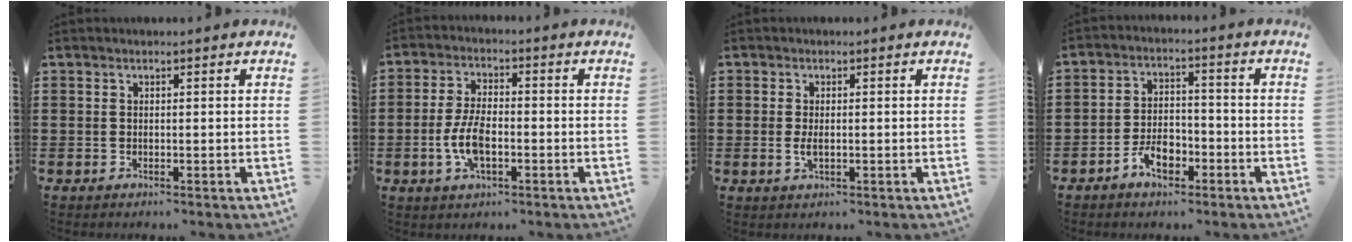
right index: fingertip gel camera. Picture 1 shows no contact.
{"total": 6.8, "force": [-1.7, 3.1, 5.8], "torque": [-0.134, -0.001, -0.038]}
{"total": 2.0, "force": [-0.2, 1.1, 1.7], "torque": [-0.040, -0.001, -0.006]}
{"total": 5.6, "force": [-3.3, 3.0, 3.3], "torque": [-0.070, 0.009, -0.063]}